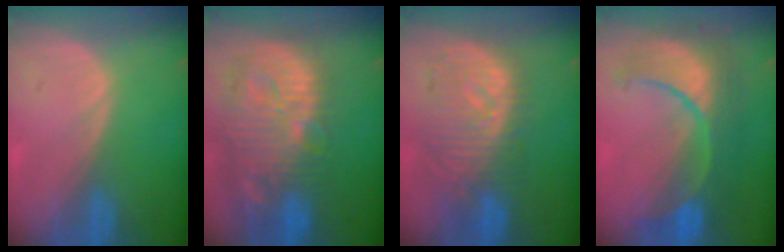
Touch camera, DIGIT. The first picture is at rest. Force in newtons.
{"total": 14.2, "press": 12.4, "slide": 6.9}
{"total": 10.3, "press": 9.3, "slide": 4.4}
{"total": 10.3, "press": 10.3, "slide": 1.1}